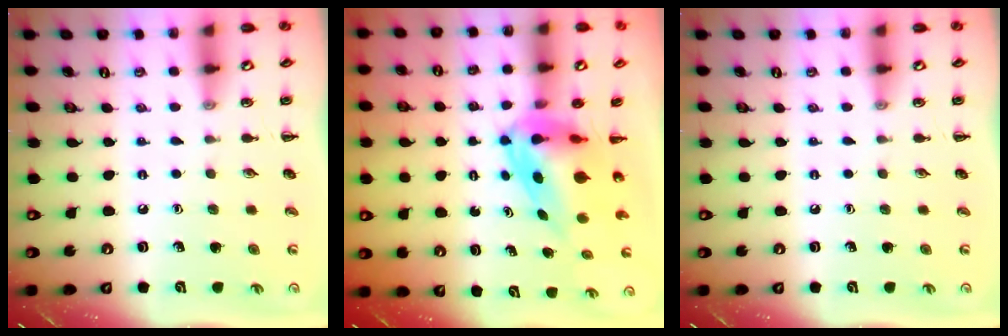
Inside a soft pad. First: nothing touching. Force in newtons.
{"total": 7.0, "press": 6.7, "slide": 2.1}
{"total": 0.0}